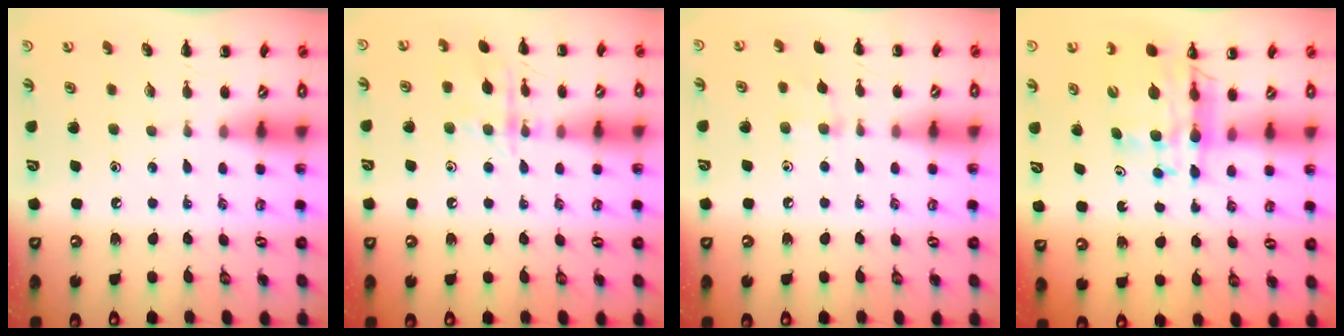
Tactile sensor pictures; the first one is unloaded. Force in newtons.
{"total": 10.6, "press": 10.6, "slide": 0.7}
{"total": 7.0, "press": 6.7, "slide": 2.1}
{"total": 12.4, "press": 11.8, "slide": 3.7}